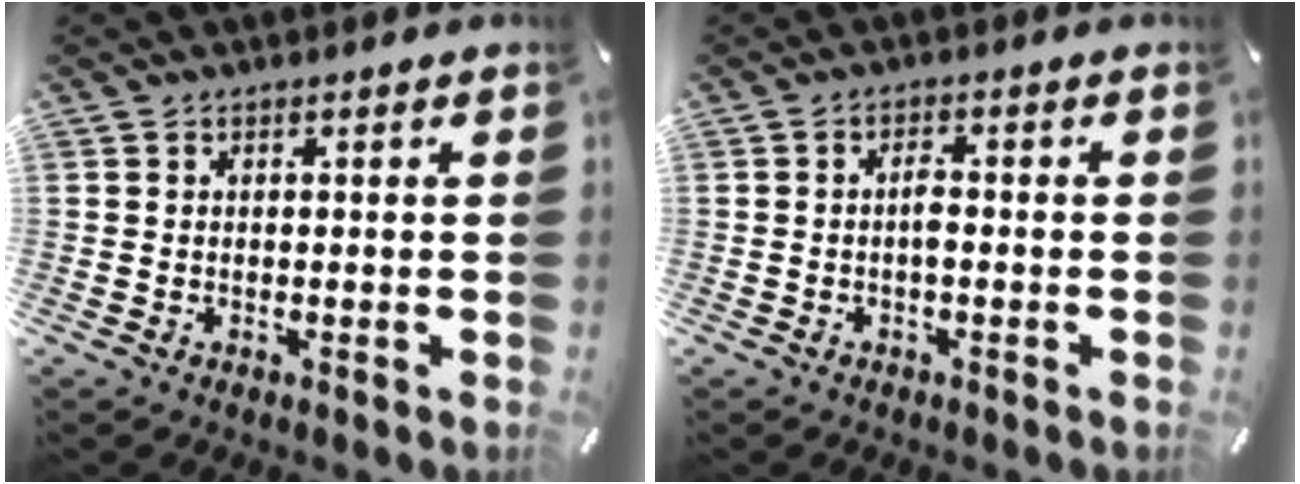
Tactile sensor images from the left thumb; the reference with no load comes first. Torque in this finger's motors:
{"motor_torque": [0.17, 0.72, 0.30, -0.10, 0.00]}